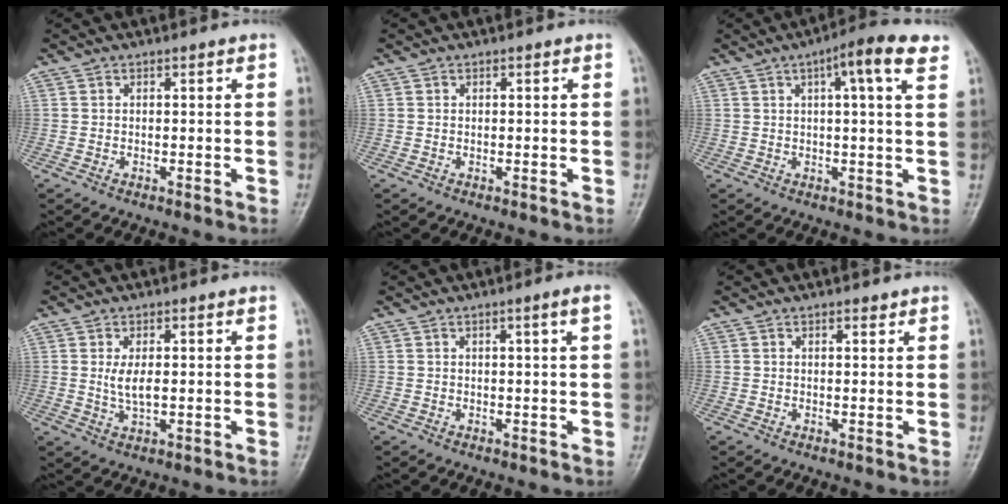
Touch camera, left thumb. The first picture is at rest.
{"total": 0.0}
{"total": 9.0, "force": [4.3, 1.4, 7.7], "torque": [-0.111, 0.008, 0.055]}
{"total": 4.0, "force": [0.4, 1.9, 3.5], "torque": [-0.067, -0.007, 0.013]}
{"total": 2.2, "force": [0.7, -0.4, 2.0], "torque": [-0.036, -0.001, 0.014]}
{"total": 1.2, "force": [0.9, 0.5, 0.7], "torque": [-0.007, -0.004, 0.011]}